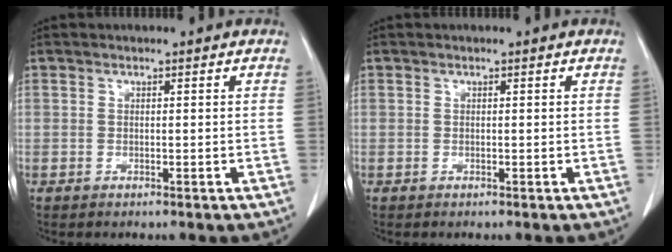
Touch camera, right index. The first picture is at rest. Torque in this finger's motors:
{"motor_torque": [0.00, 0.00, 0.01, -0.01]}